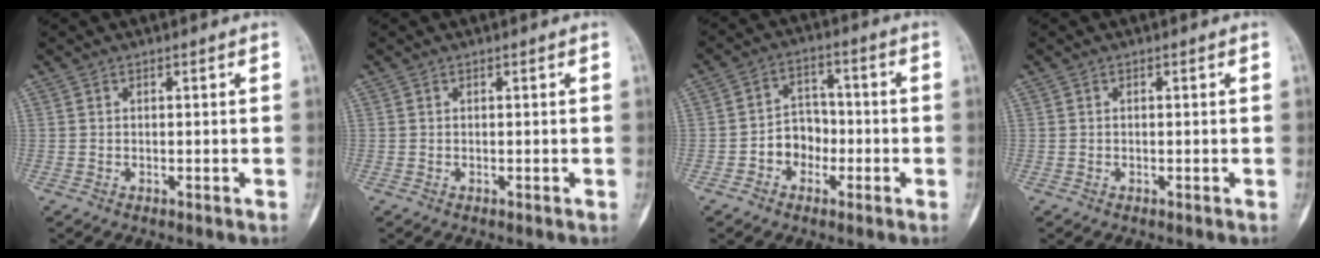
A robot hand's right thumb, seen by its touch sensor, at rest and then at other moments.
{"total": 0.0}
{"total": 6.9, "force": [-2.3, 5.7, 3.2], "torque": [-0.013, 0.036, -0.047]}
{"total": 0.0}